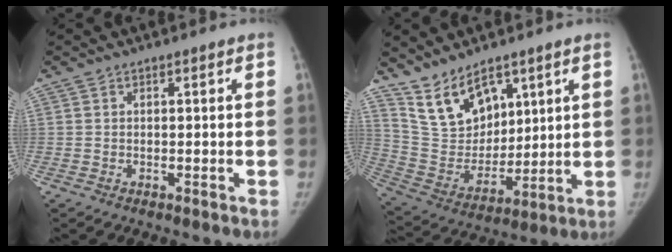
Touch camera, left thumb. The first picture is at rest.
{"total": 13.0, "force": [8.7, 7.5, 6.0], "torque": [-0.079, -0.053, 0.189]}